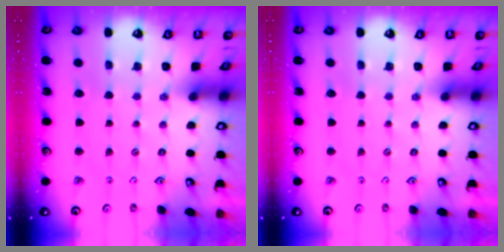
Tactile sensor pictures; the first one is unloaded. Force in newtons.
{"total": 0.0}